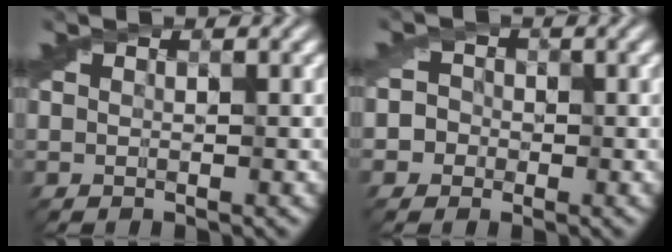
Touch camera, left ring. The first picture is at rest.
{"total": 3.5, "force": [-0.1, 3.3, 1.3], "torque": [0.005, 0.018, -0.034]}